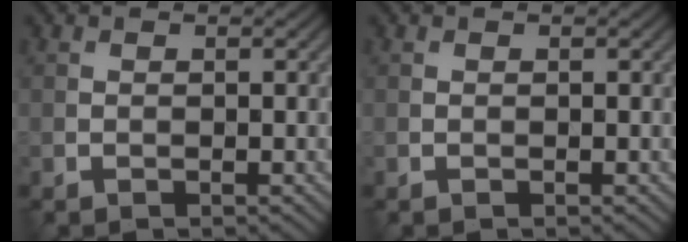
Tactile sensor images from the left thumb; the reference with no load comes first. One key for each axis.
{"total": 0.0}